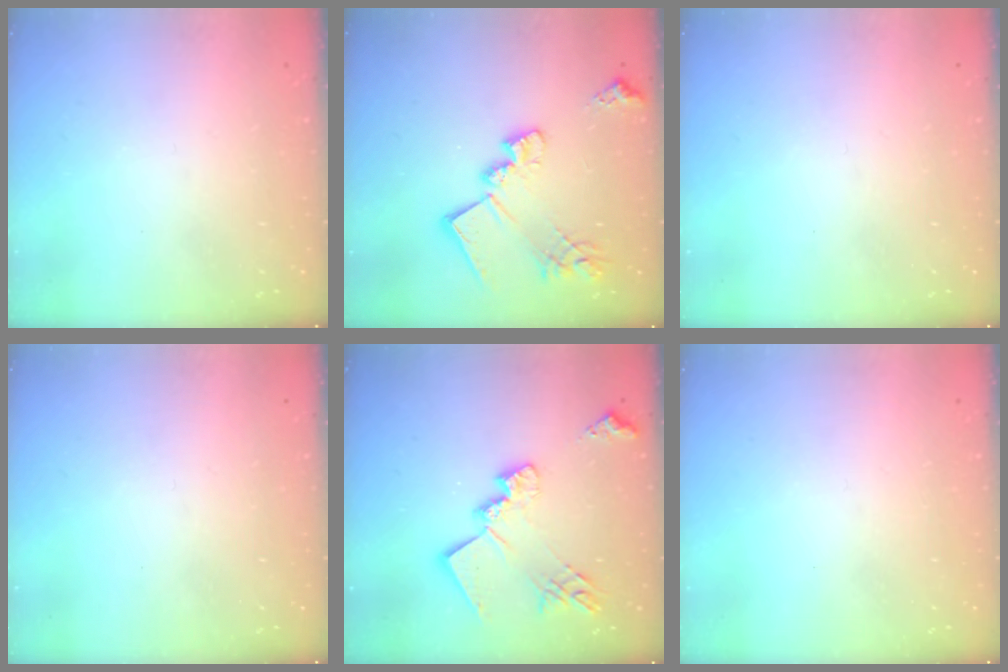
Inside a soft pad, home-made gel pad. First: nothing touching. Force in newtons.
{"total": 19.7, "press": 19.6, "slide": 1.4}
{"total": 0.0}
{"total": 0.0}
{"total": 18.0, "press": 18.0, "slide": 1.2}
{"total": 0.0}